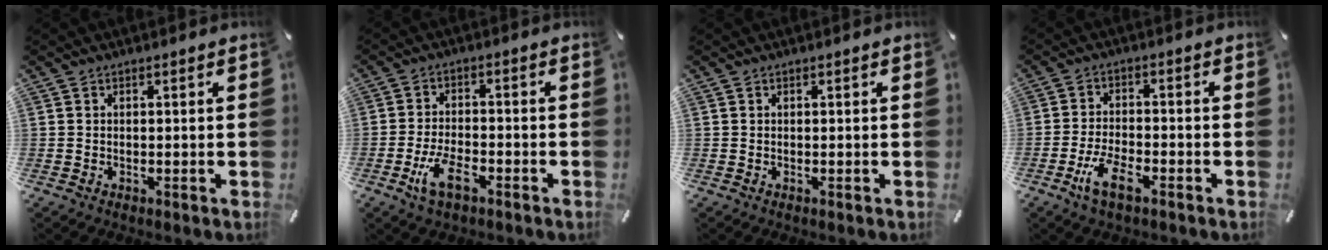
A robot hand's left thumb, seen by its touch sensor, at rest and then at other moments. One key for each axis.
{"total": 8.1, "fx": -4.0, "fy": 4.0, "fz": 5.8, "tx": -0.127, "ty": 0.010, "tz": -0.074}
{"total": 0.0}
{"total": 7.2, "fx": -4.0, "fy": 3.0, "fz": 5.2, "tx": -0.111, "ty": 0.010, "tz": -0.075}